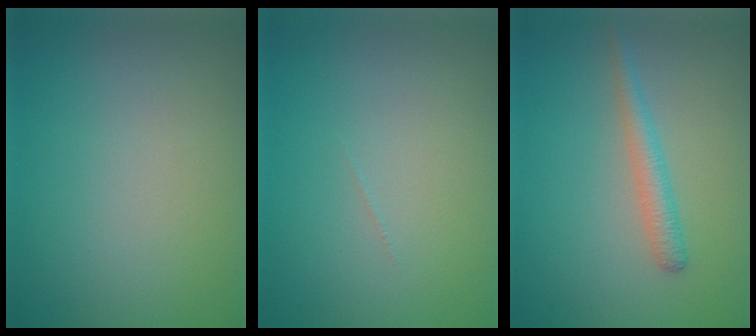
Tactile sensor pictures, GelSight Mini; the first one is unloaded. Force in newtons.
{"total": 0.0}
{"total": 2.0, "press": 2.0, "slide": 0.0}